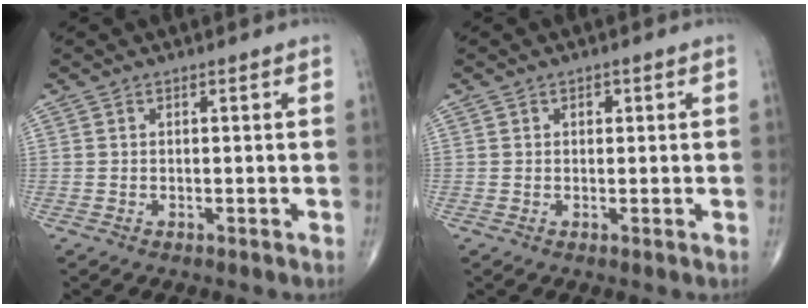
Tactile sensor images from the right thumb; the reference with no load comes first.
{"total": 1.0, "force": [0.4, 0.7, 0.5], "torque": [-0.001, 0.000, 0.004]}